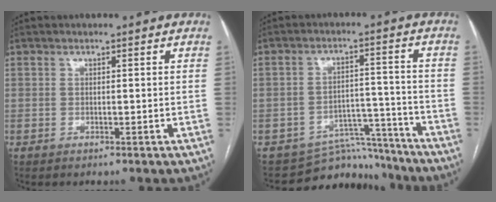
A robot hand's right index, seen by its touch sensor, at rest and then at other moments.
{"total": 8.6, "force": [-8.0, 3.2, -0.5], "torque": [0.021, 0.047, -0.115]}